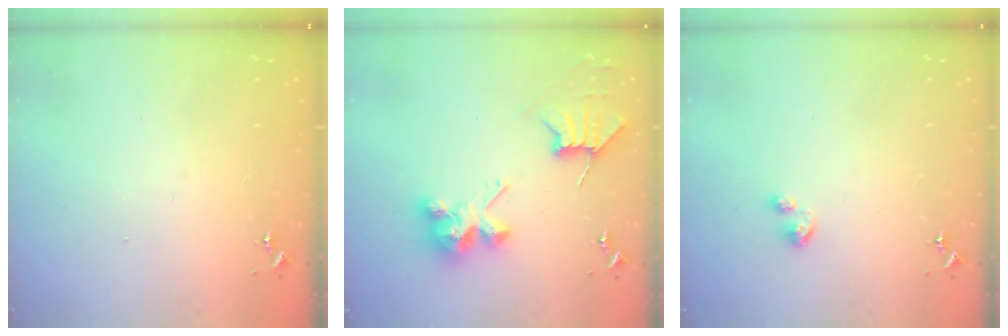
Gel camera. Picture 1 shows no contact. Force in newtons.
{"total": 8.7, "press": 8.6, "slide": 1.4}
{"total": 3.4, "press": 3.3, "slide": 0.4}